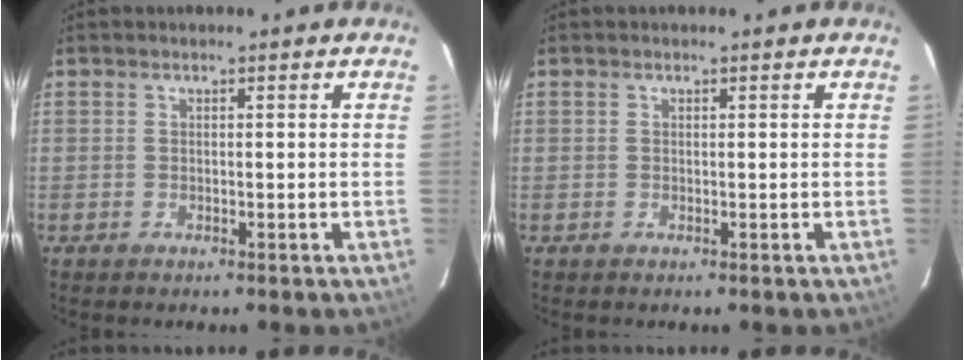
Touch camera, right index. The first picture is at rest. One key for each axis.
{"total": 0.0}